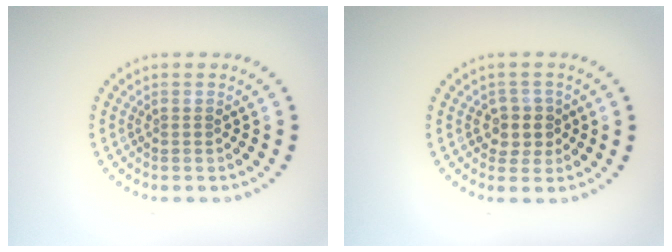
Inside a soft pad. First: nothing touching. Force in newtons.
{"total": 2.3, "press": 2.0, "slide": 1.0}